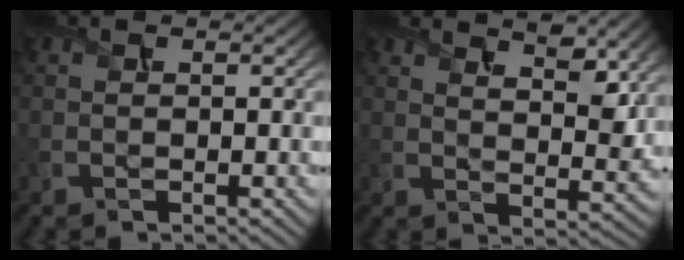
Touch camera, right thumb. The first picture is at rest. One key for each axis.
{"total": 6.5, "fx": 4.5, "fy": 2.2, "fz": 4.1, "tx": -0.074, "ty": -0.011, "tz": 0.078}